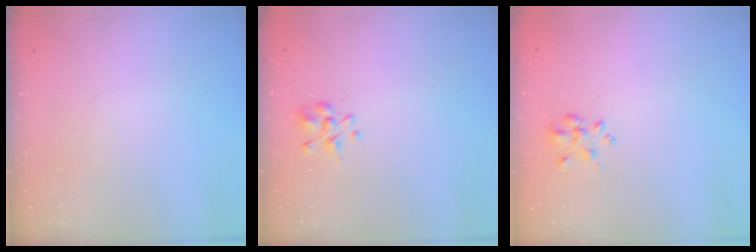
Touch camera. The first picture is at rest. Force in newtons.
{"total": 2.5, "press": 2.3, "slide": 0.8}
{"total": 2.4, "press": 2.3, "slide": 0.9}